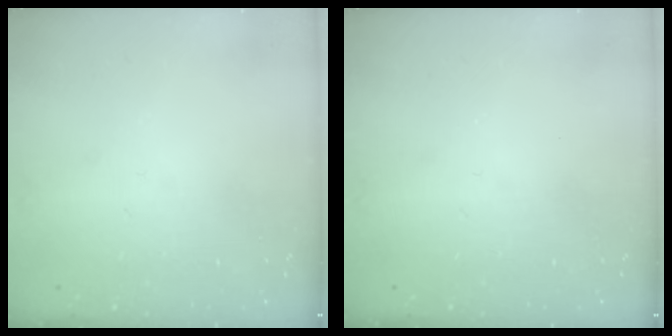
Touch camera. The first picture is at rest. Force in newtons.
{"total": 0.0}